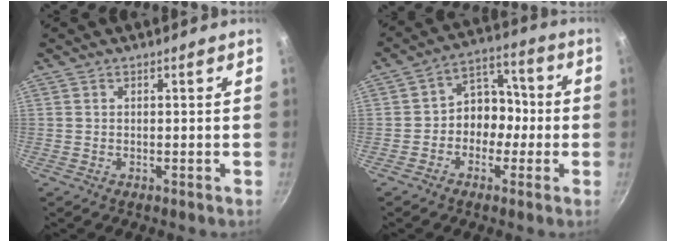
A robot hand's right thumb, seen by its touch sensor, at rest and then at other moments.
{"total": 8.8, "force": [-1.7, 7.2, 4.7], "torque": [-0.012, 0.043, -0.040]}